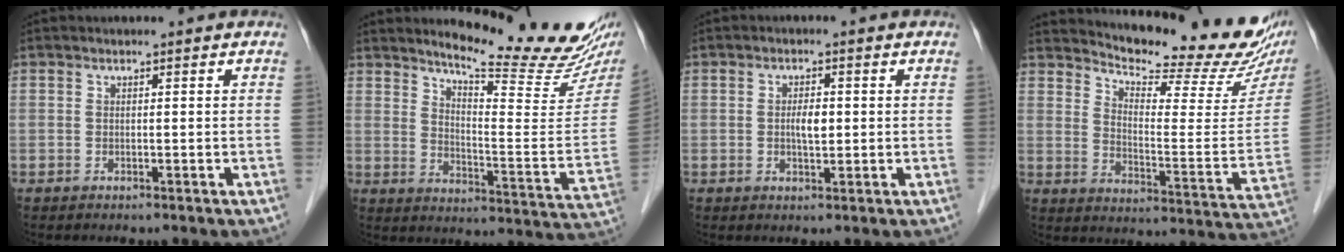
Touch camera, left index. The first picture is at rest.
{"total": 18.0, "force": [16.1, 1.3, 7.9], "torque": [-0.116, -0.090, 0.204]}
{"total": 2.6, "force": [-0.2, 1.0, 2.4], "torque": [-0.043, -0.002, -0.003]}
{"total": 19.8, "force": [18.2, 2.9, 7.4], "torque": [-0.114, -0.079, 0.229]}